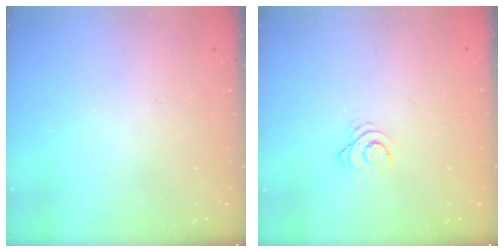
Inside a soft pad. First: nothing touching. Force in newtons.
{"total": 3.2, "press": 3.1, "slide": 0.4}